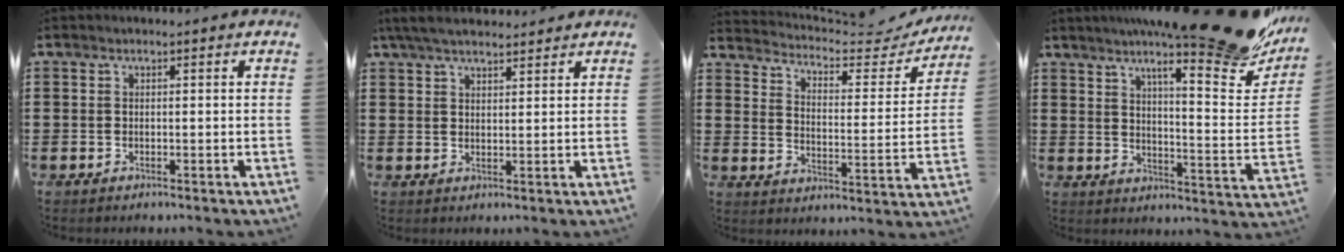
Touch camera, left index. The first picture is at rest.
{"total": 4.6, "force": [4.0, 1.1, 2.0], "torque": [-0.049, 0.000, 0.075]}
{"total": 3.7, "force": [3.5, 0.7, 1.0], "torque": [-0.035, -0.028, 0.050]}
{"total": 14.4, "force": [11.6, 0.4, 8.6], "torque": [-0.124, -0.089, 0.178]}